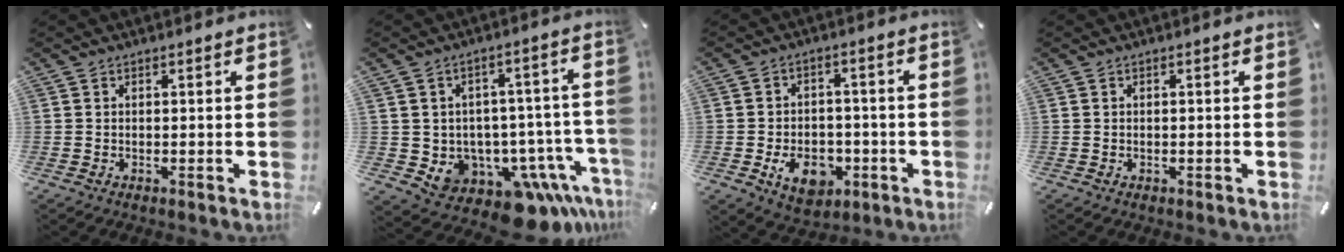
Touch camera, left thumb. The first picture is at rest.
{"total": 10.5, "force": [-5.2, 8.2, 4.0], "torque": [-0.034, 0.004, -0.075]}
{"total": 9.8, "force": [-3.6, 7.0, 5.9], "torque": [-0.100, 0.014, -0.061]}
{"total": 0.0}